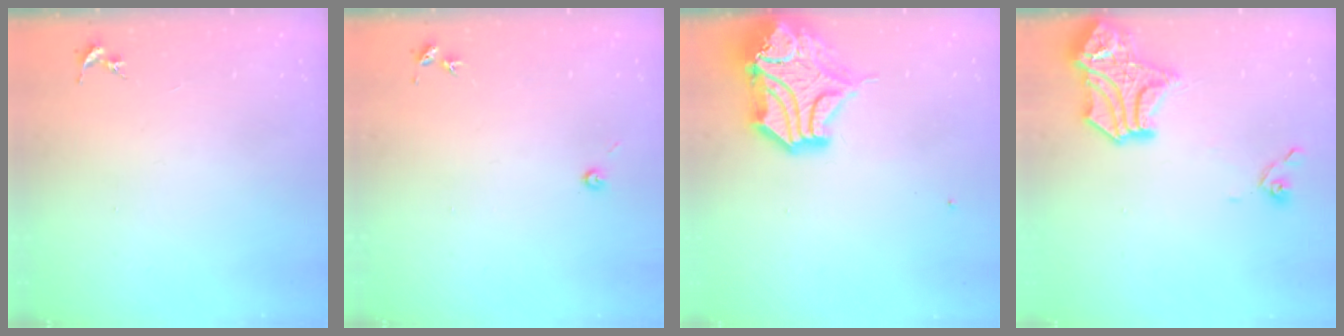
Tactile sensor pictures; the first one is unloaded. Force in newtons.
{"total": 3.0, "press": 3.0, "slide": 0.3}
{"total": 18.1, "press": 17.9, "slide": 2.5}
{"total": 17.1, "press": 17.0, "slide": 1.5}